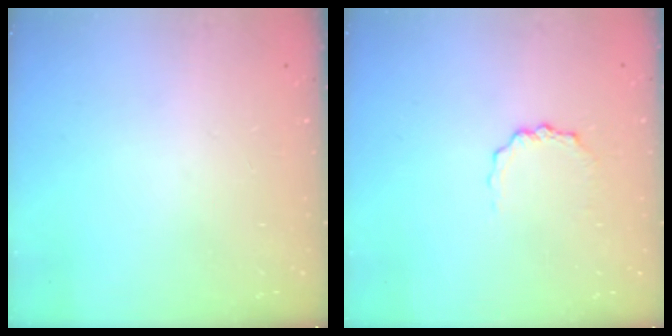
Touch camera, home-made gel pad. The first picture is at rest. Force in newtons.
{"total": 2.4, "press": 2.4, "slide": 0.3}